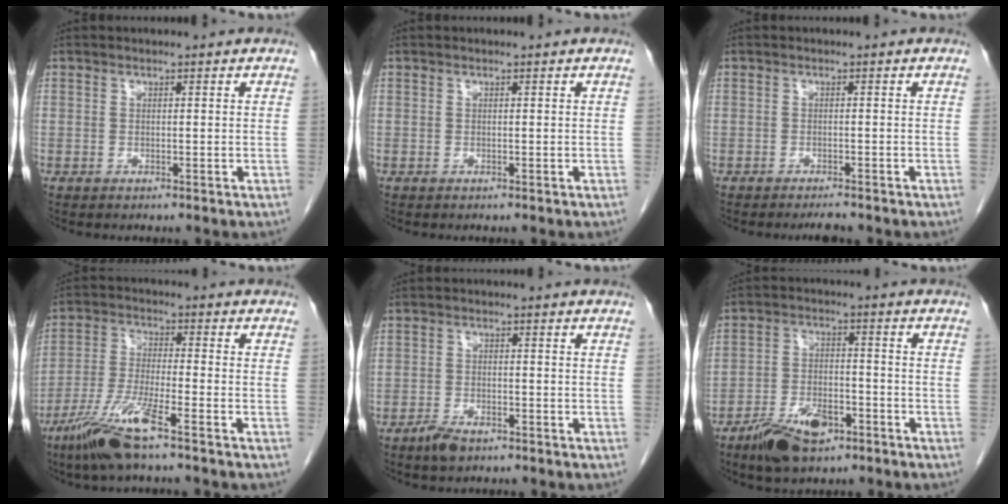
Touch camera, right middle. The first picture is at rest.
{"total": 0.0}
{"total": 1.8, "force": [-1.6, 0.1, 0.7], "torque": [-0.014, -0.004, -0.022]}
{"total": 9.4, "force": [-6.2, 0.2, 7.1], "torque": [-0.153, -0.024, -0.125]}
{"total": 3.2, "force": [-2.4, 1.2, 1.9], "torque": [-0.040, -0.002, -0.040]}
{"total": 8.5, "force": [-5.4, 3.7, 5.4], "torque": [-0.106, -0.001, -0.094]}